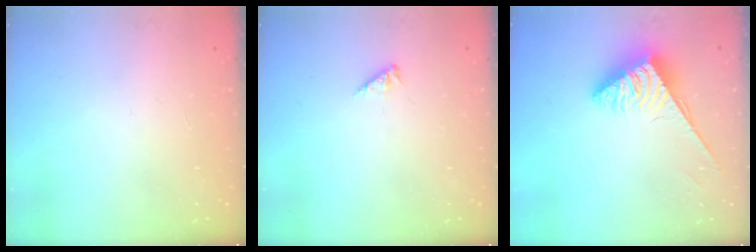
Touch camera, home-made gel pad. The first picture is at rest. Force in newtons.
{"total": 1.7, "press": 1.6, "slide": 0.4}
{"total": 3.7, "press": 3.6, "slide": 0.6}